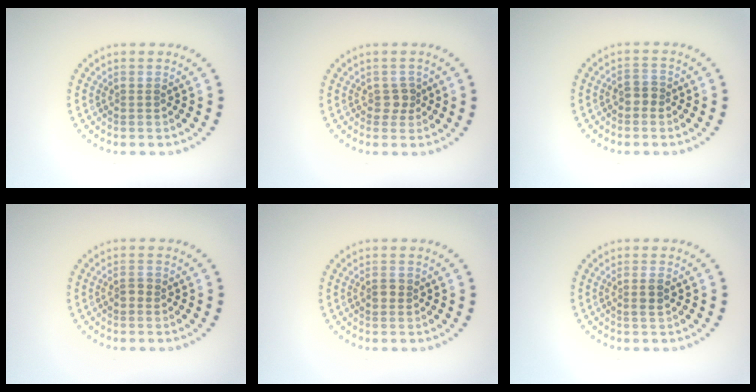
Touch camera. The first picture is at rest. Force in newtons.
{"total": 1.5, "press": 1.2, "slide": 0.8}
{"total": 1.4, "press": 1.3, "slide": 0.5}
{"total": 1.1, "press": 1.1, "slide": 0.2}
{"total": 1.1, "press": 1.1, "slide": 0.0}
{"total": 1.3, "press": 1.2, "slide": 0.5}